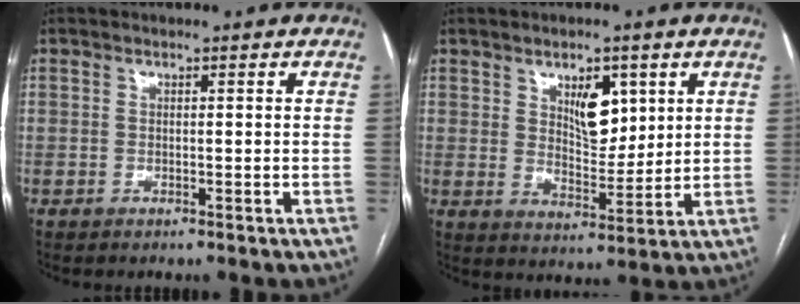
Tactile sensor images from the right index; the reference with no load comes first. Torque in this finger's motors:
{"motor_torque": [0.19, 0.05, 0.31, 0.05]}